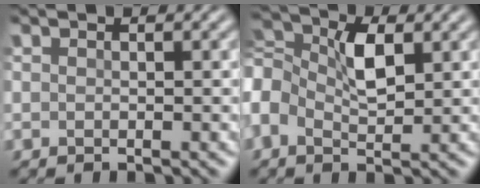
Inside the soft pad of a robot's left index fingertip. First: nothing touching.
{"total": 5.8, "force": [0.3, 3.7, 4.5], "torque": [-0.097, 0.014, -0.006]}